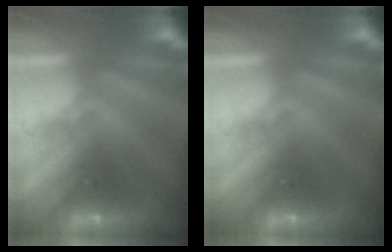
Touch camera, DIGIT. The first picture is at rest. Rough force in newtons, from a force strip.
{"total": 0.0}